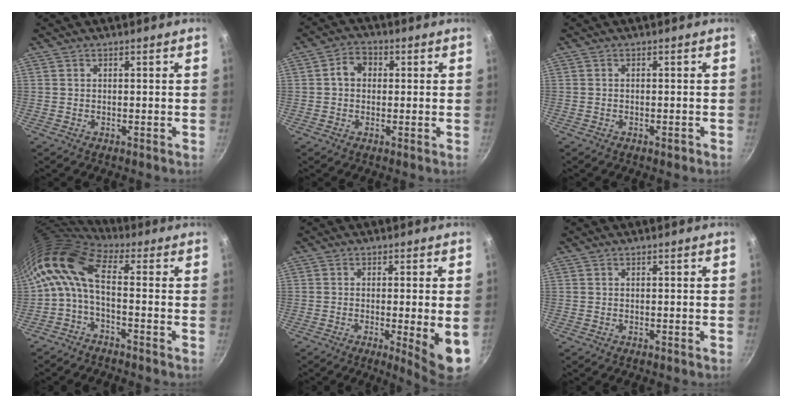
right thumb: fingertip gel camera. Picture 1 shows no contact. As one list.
[{"total": 4.5, "force": [0.5, 3.7, 2.5], "torque": [-0.021, 0.012, 0.000]}, {"total": 1.0, "force": [-0.6, 0.5, 0.6], "torque": [-0.010, 0.005, -0.008]}, {"total": 8.8, "force": [0.2, 3.7, 8.0], "torque": [-0.170, 0.019, -0.011]}, {"total": 8.2, "force": [-1.8, 0.9, 8.0], "torque": [-0.105, -0.009, -0.019]}, {"total": 0.0}]